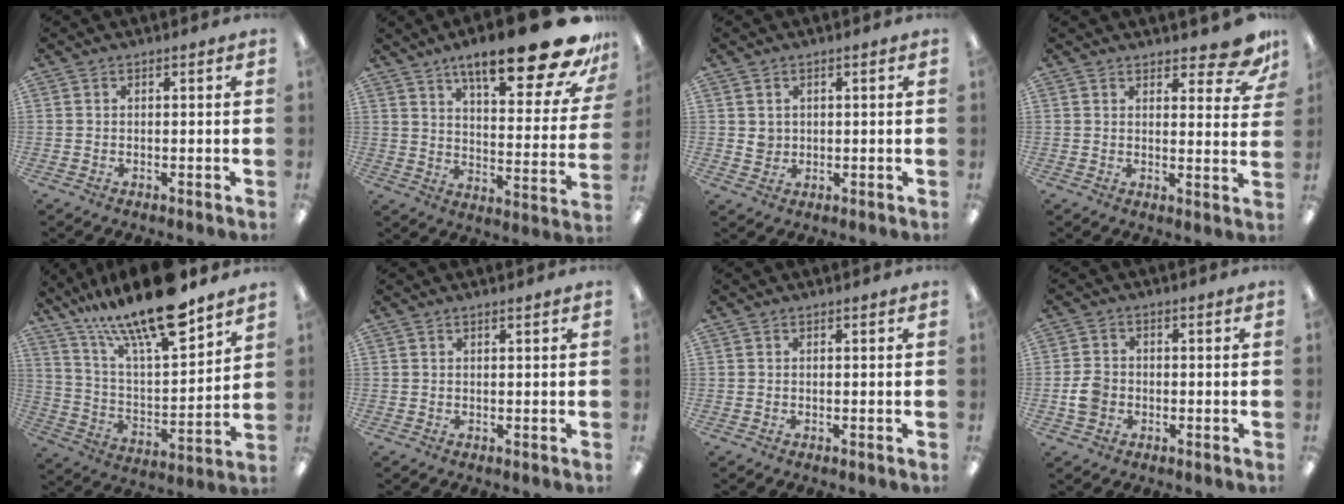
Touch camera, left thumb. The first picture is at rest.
{"total": 23.6, "force": [15.9, 6.3, 16.3], "torque": [-0.231, -0.106, 0.251]}
{"total": 2.5, "force": [0.9, 2.3, 0.5], "torque": [-0.005, -0.001, 0.014]}
{"total": 7.4, "force": [6.0, 2.2, 3.6], "torque": [-0.030, -0.044, 0.102]}
{"total": 20.2, "force": [16.2, 4.9, 11.0], "torque": [-0.196, -0.109, 0.275]}
{"total": 0.7, "force": [0.5, 0.0, 0.4], "torque": [-0.008, 0.000, 0.009]}
{"total": 0.0}
{"total": 4.7, "force": [-1.1, 3.9, 2.5], "torque": [-0.055, 0.005, -0.021]}